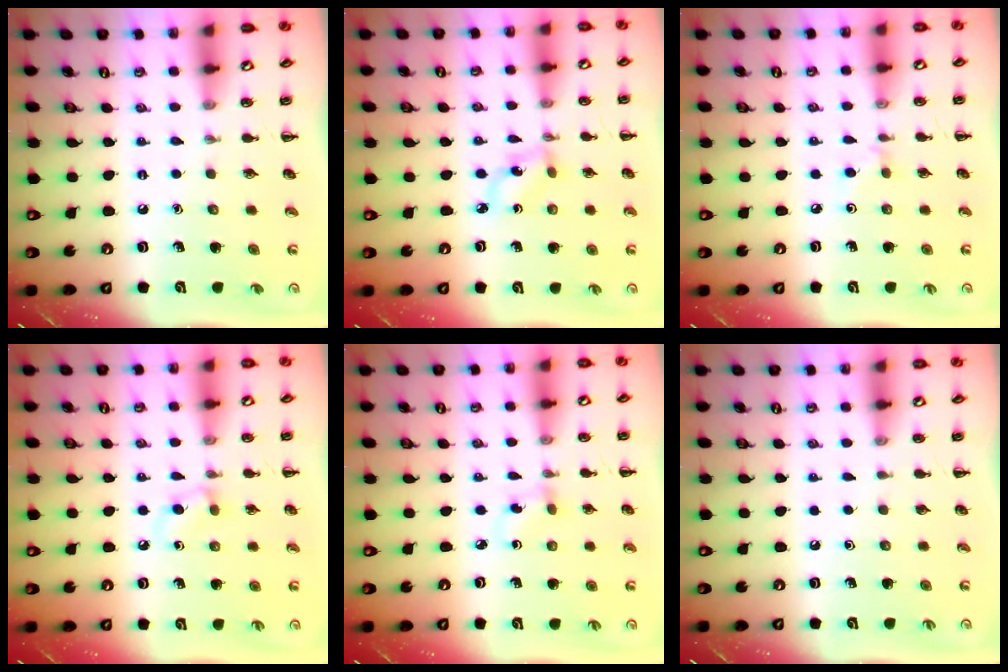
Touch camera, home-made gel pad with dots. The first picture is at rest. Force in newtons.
{"total": 2.0, "press": 2.0, "slide": 0.5}
{"total": 2.8, "press": 2.6, "slide": 1.0}
{"total": 4.3, "press": 3.9, "slide": 1.8}
{"total": 2.2, "press": 2.0, "slide": 0.9}
{"total": 0.0}